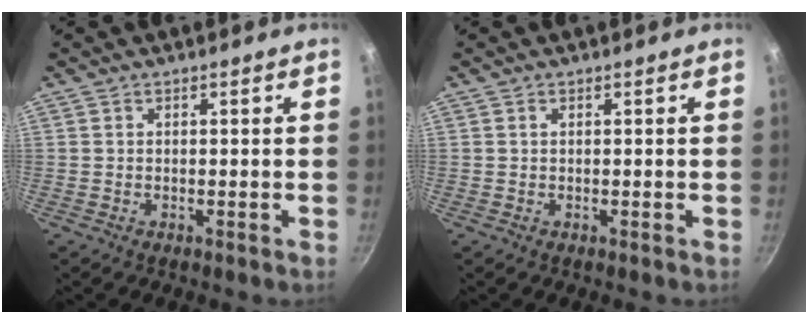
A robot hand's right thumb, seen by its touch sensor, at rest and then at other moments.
{"total": 0.0}